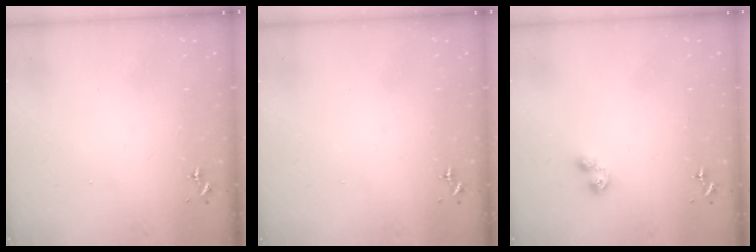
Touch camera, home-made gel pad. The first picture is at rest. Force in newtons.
{"total": 0.0}
{"total": 3.7, "press": 3.7, "slide": 0.5}